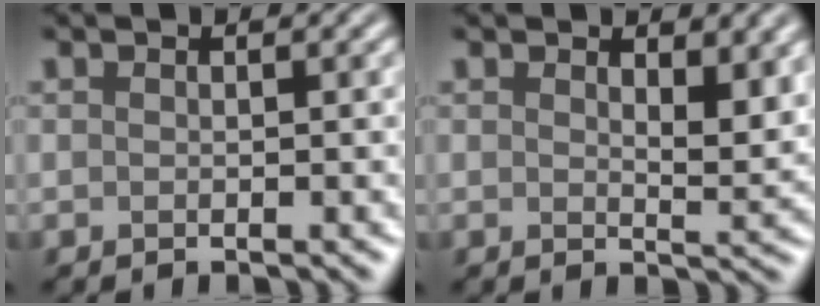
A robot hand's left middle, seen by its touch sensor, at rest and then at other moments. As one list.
[{"total": 3.2, "force": [1.7, 1.2, 2.4], "torque": [-0.033, -0.004, 0.029]}]